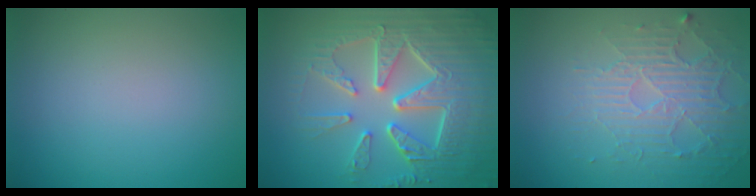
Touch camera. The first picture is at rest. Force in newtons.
{"total": 9.4, "press": 6.7, "slide": 6.5}
{"total": 4.3, "press": 3.4, "slide": 2.6}